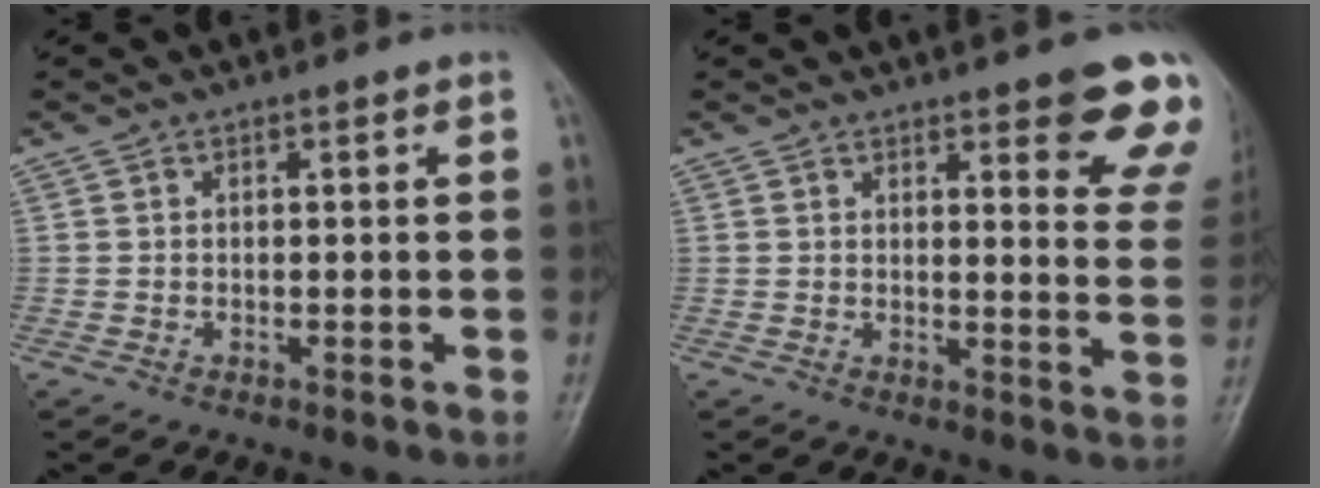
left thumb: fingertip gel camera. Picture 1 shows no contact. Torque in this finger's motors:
{"motor_torque": [2.45, 2.56, 1.32, -1.45, 0.27]}